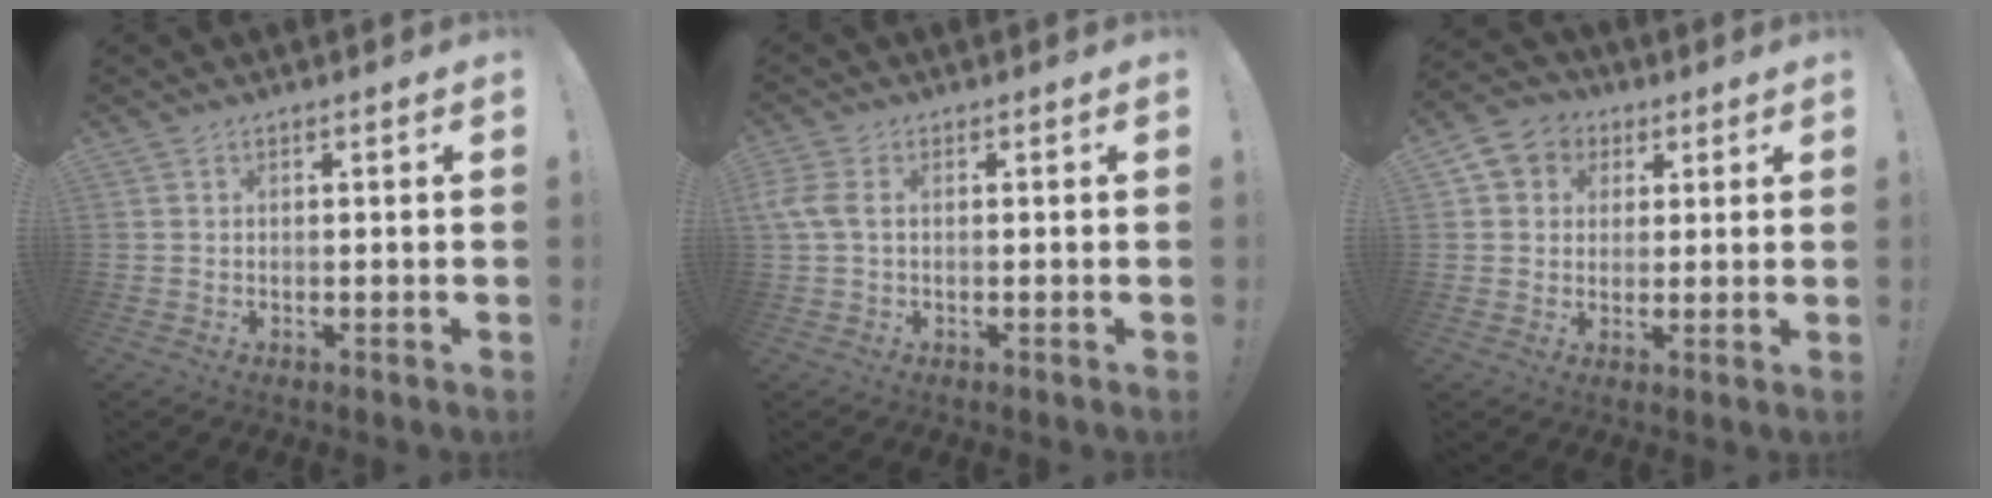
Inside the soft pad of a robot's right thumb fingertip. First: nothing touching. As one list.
[{"total": 3.8, "force": [0.4, 2.3, 3.1], "torque": [-0.074, 0.005, 0.006]}, {"total": 6.7, "force": [1.7, 6.1, 2.0], "torque": [-0.027, -0.002, 0.038]}]